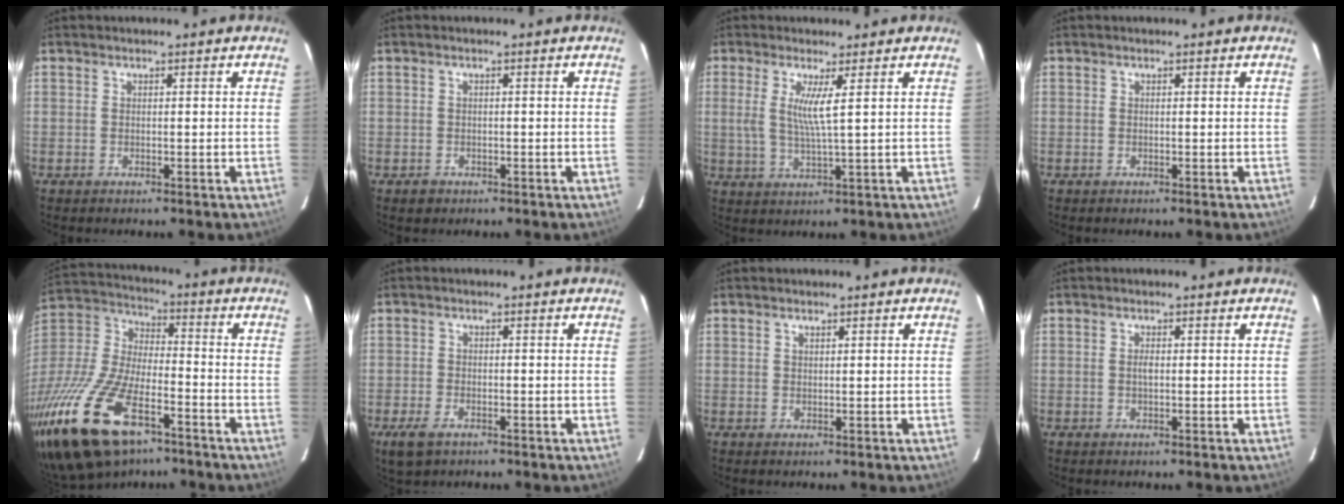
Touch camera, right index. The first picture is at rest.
{"total": 1.8, "force": [-0.8, 1.5, 0.4], "torque": [-0.007, 0.002, -0.007]}
{"total": 4.9, "force": [1.4, -0.6, 4.7], "torque": [-0.091, -0.011, 0.027]}
{"total": 0.0}
{"total": 25.3, "force": [-15.1, 11.1, 17.1], "torque": [-0.377, -0.034, -0.272]}
{"total": 5.0, "force": [-3.0, 2.7, 2.9], "torque": [-0.074, -0.012, -0.055]}
{"total": 0.6, "force": [0.5, 0.3, 0.2], "torque": [-0.004, 0.002, 0.009]}
{"total": 1.0, "force": [0.0, 0.5, 0.9], "torque": [-0.018, 0.001, -0.002]}